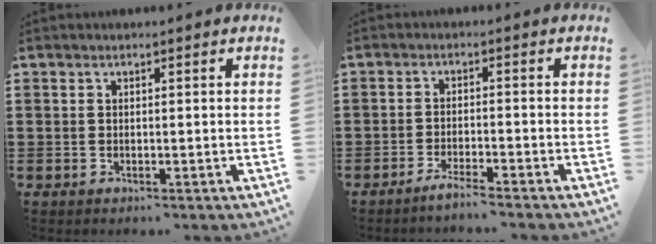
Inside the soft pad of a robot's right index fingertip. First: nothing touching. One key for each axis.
{"total": 2.5, "fx": -2.2, "fy": -0.4, "fz": 1.0, "tx": -0.016, "ty": 0.001, "tz": -0.042}